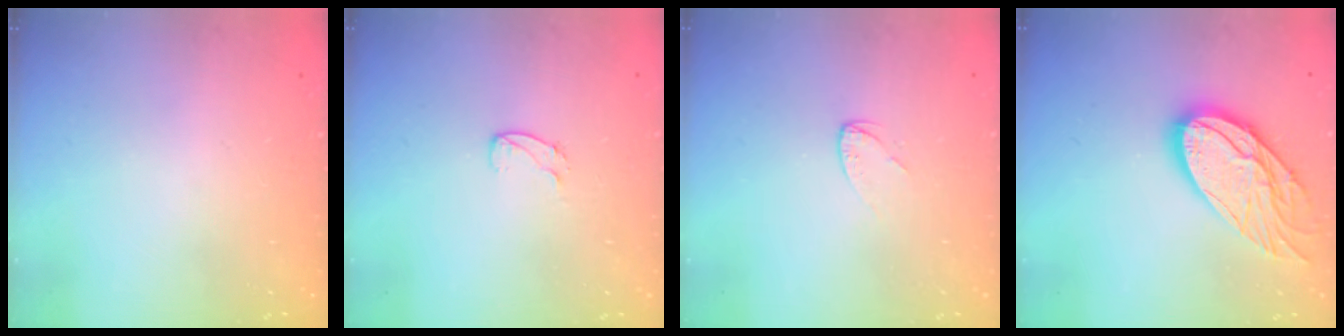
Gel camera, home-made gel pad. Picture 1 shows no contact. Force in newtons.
{"total": 5.1, "press": 5.0, "slide": 0.4}
{"total": 2.5, "press": 2.5, "slide": 0.2}
{"total": 17.5, "press": 17.4, "slide": 1.5}